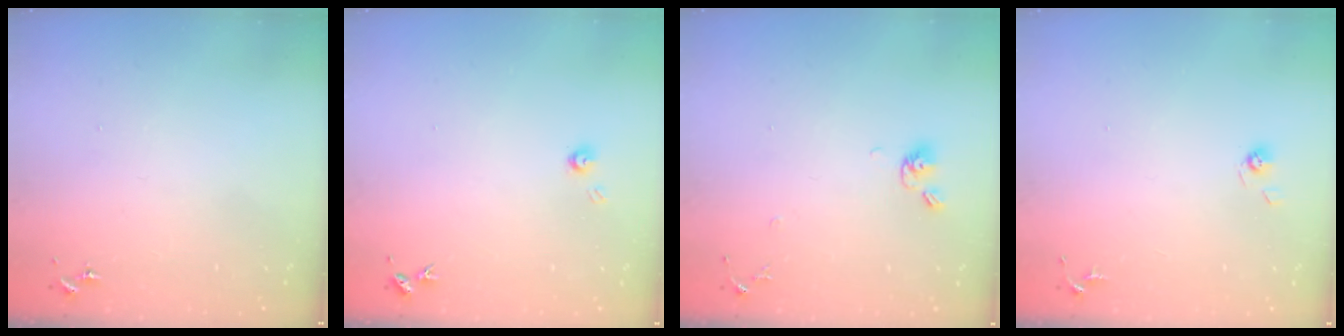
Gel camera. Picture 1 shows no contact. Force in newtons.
{"total": 3.5, "press": 3.5, "slide": 0.4}
{"total": 7.1, "press": 6.8, "slide": 2.1}
{"total": 3.8, "press": 3.3, "slide": 1.8}